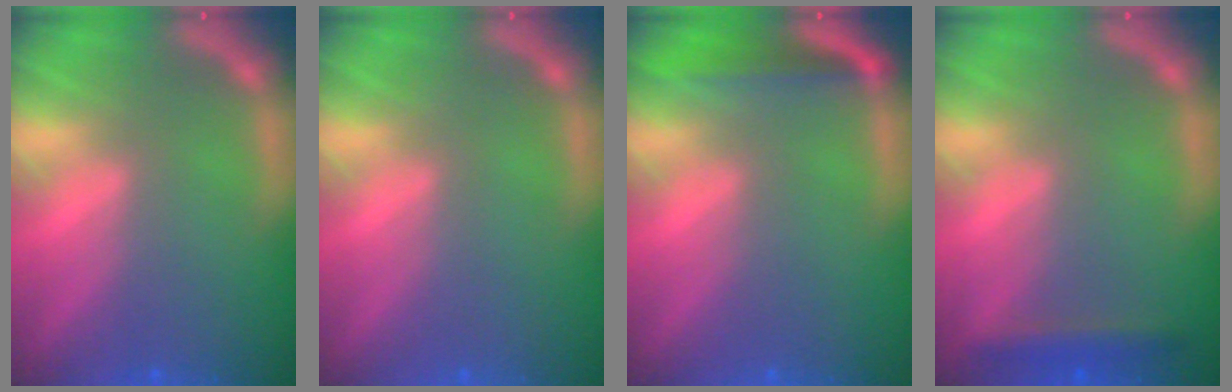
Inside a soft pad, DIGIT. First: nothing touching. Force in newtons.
{"total": 0.0}
{"total": 3.0}
{"total": 1.9}